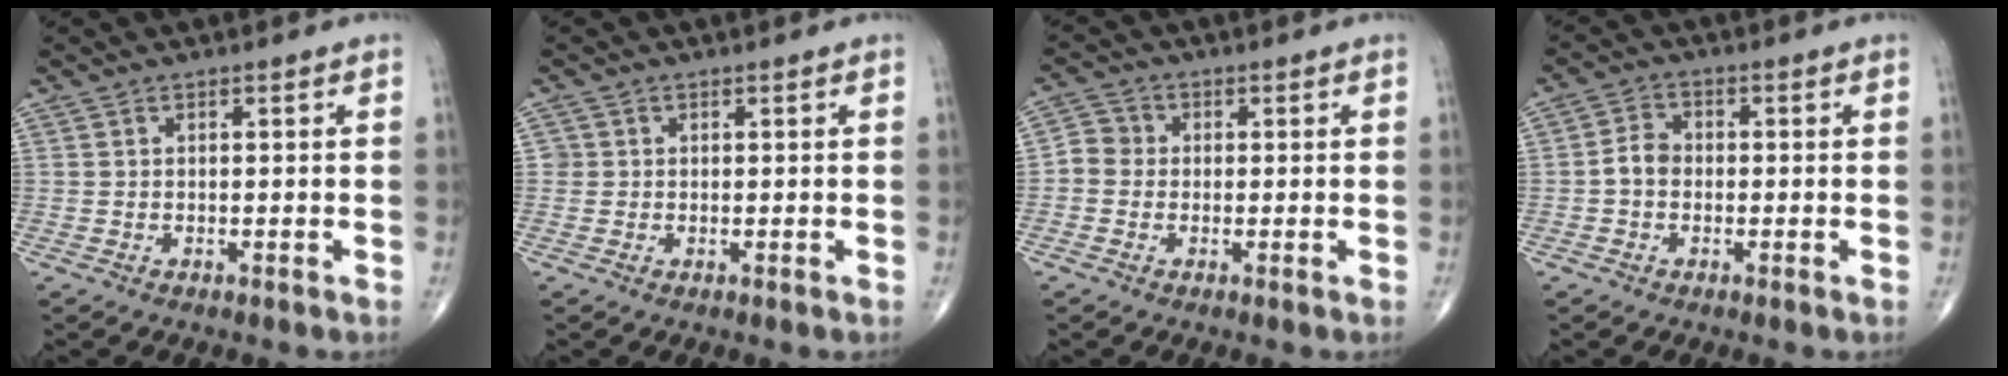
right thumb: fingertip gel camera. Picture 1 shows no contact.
{"total": 1.2, "force": [0.1, 1.2, 0.0], "torque": [0.010, 0.004, -0.001]}
{"total": 3.6, "force": [-0.5, 3.3, 1.2], "torque": [-0.004, 0.009, -0.021]}
{"total": 3.6, "force": [-0.7, 2.9, 2.1], "torque": [-0.032, 0.015, -0.021]}